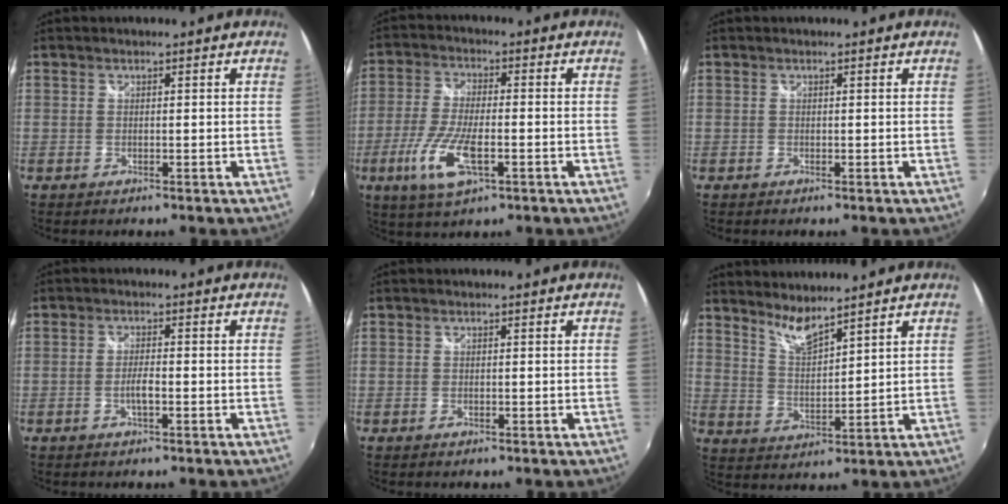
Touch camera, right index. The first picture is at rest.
{"total": 10.6, "force": [-4.1, 3.4, 9.1], "torque": [-0.197, -0.014, -0.078]}
{"total": 0.0}
{"total": 2.4, "force": [-1.0, 0.4, 2.2], "torque": [-0.046, 0.000, -0.019]}
{"total": 0.0}
{"total": 5.8, "force": [5.1, 0.7, 2.7], "torque": [-0.050, -0.006, 0.098]}